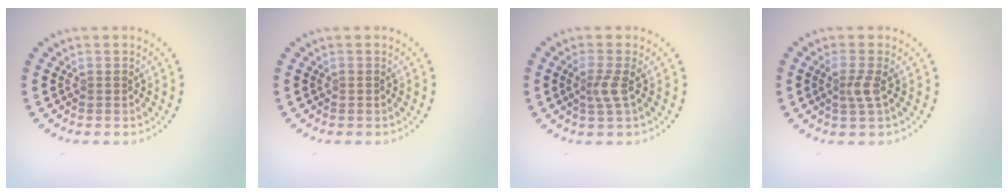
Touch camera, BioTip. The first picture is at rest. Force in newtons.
{"total": 0.0}
{"total": 1.9, "press": 1.4, "slide": 1.3}
{"total": 1.7, "press": 1.2, "slide": 1.2}